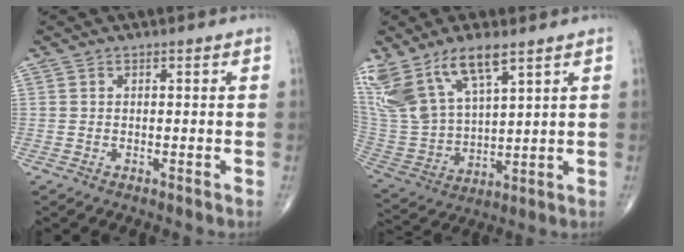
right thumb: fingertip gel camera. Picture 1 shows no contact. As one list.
[{"total": 16.6, "force": [10.2, 6.6, 11.3], "torque": [-0.229, -0.035, 0.217]}]